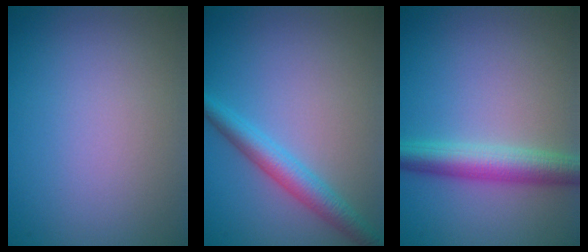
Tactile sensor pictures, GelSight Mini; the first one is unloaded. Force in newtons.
{"total": 3.4, "press": 3.4, "slide": 0.1}
{"total": 4.5, "press": 4.5, "slide": 0.1}